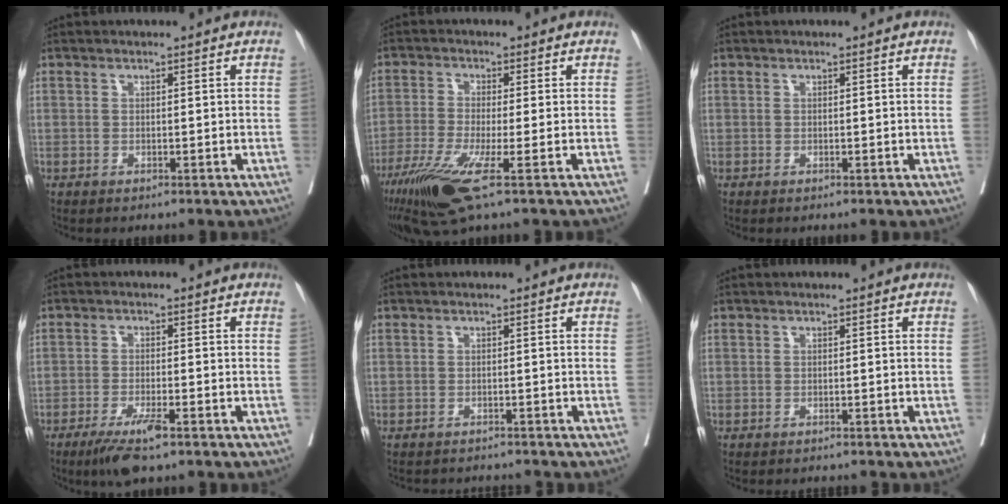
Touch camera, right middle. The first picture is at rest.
{"total": 8.8, "force": [-4.9, 0.3, 7.3], "torque": [-0.141, -0.027, -0.090]}
{"total": 0.0}
{"total": 5.5, "force": [-3.6, 0.6, 4.2], "torque": [-0.082, -0.013, -0.061]}
{"total": 4.3, "force": [-4.2, 0.8, 0.5], "torque": [0.001, -0.007, -0.056]}
{"total": 2.1, "force": [-2.0, 0.5, 0.5], "torque": [-0.011, -0.005, -0.026]}